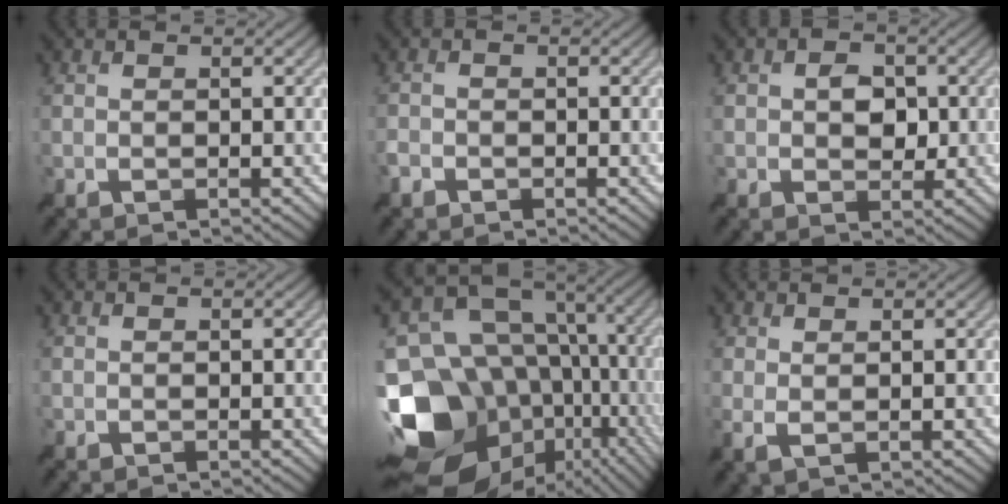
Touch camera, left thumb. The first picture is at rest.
{"total": 1.4, "force": [-1.1, 0.8, 0.4], "torque": [-0.010, 0.001, -0.029]}
{"total": 3.1, "force": [0.3, 2.3, 2.1], "torque": [-0.036, 0.000, -0.001]}
{"total": 0.0}
{"total": 21.0, "force": [-6.5, 16.1, 11.8], "torque": [-0.309, -0.016, -0.072]}
{"total": 2.2, "force": [0.6, 0.4, 2.0], "torque": [-0.042, 0.005, 0.012]}